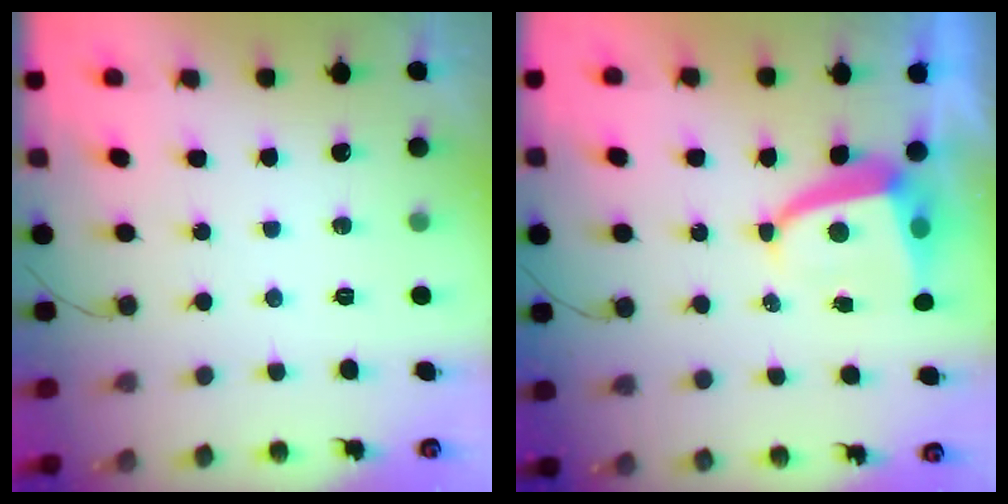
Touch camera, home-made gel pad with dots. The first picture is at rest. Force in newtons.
{"total": 6.0, "press": 5.9, "slide": 0.7}